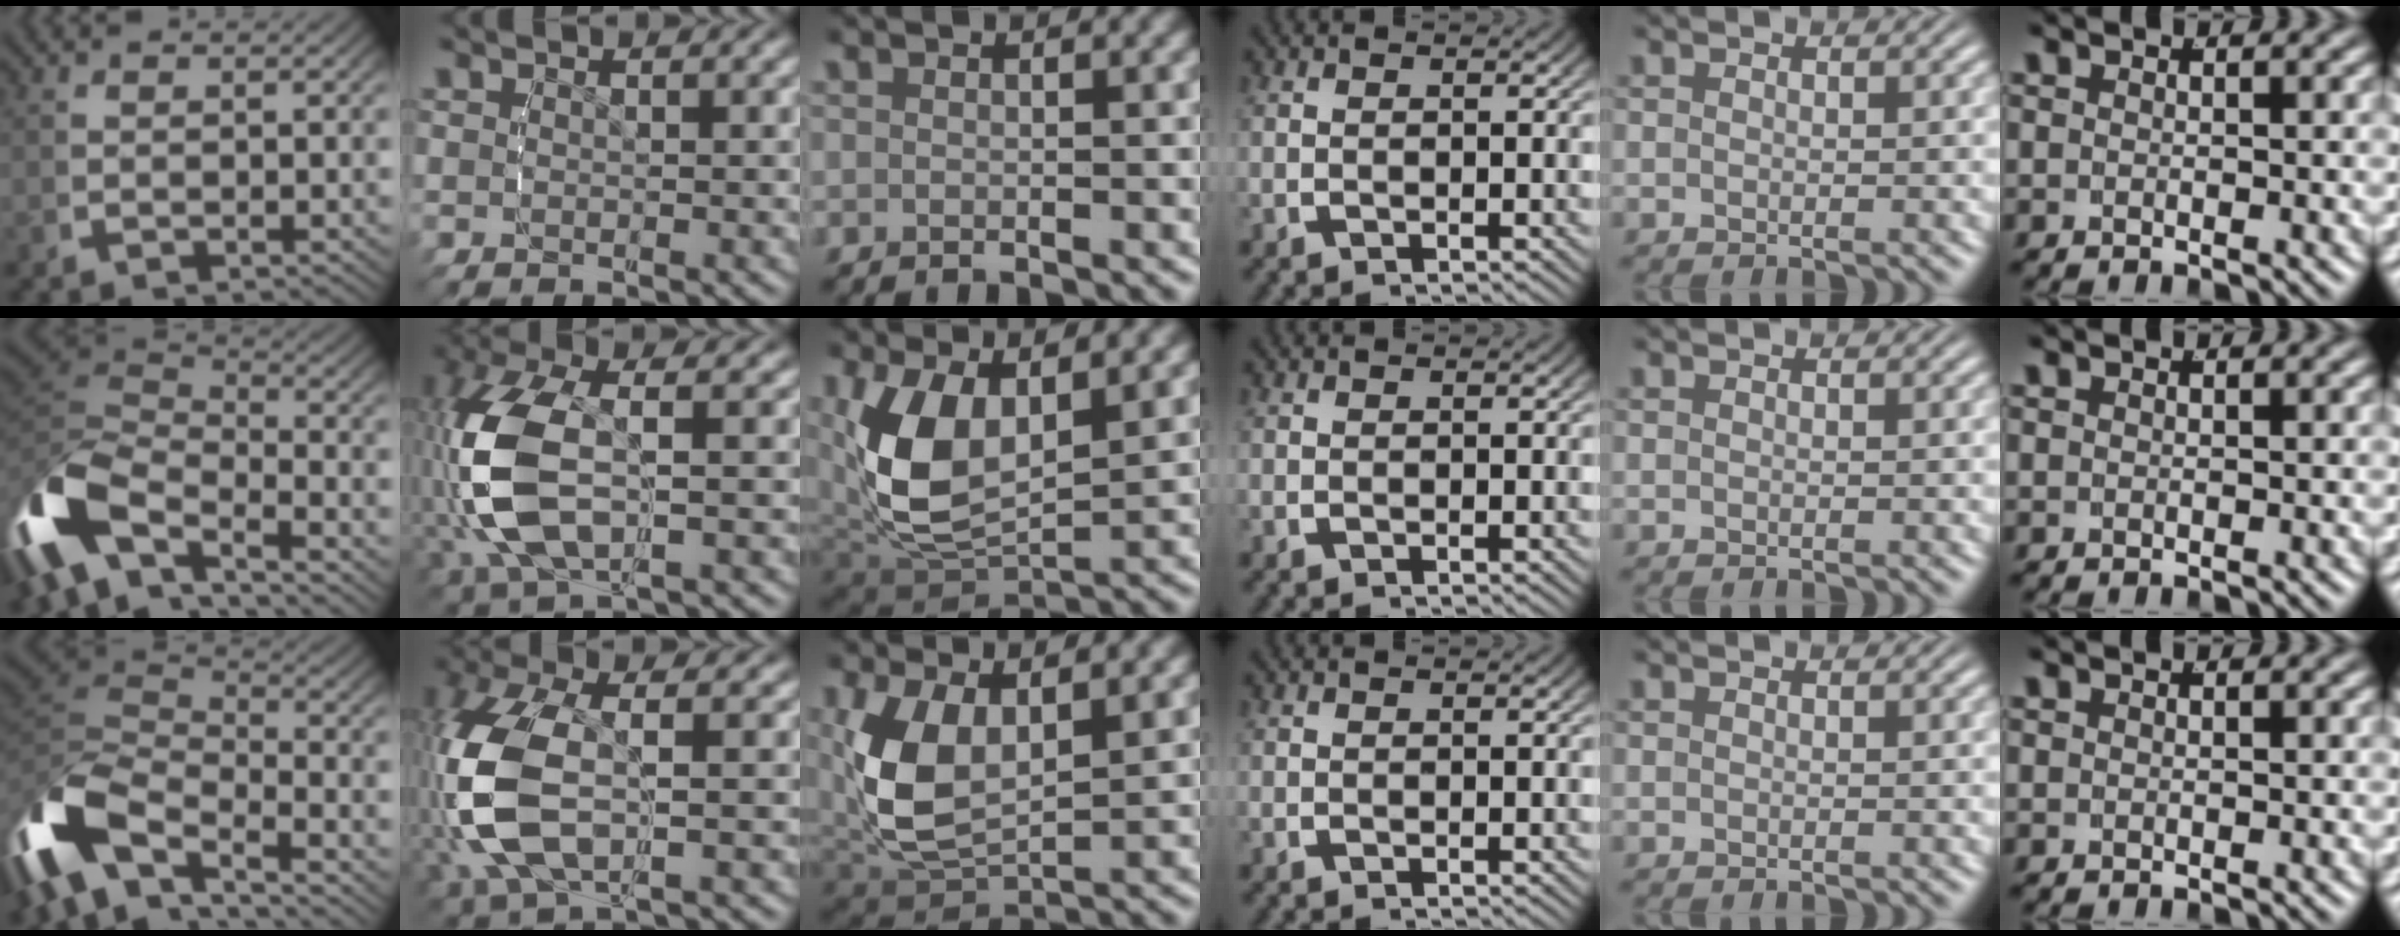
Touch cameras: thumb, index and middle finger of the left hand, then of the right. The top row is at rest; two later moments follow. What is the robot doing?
{"motion": "lift_and_place", "object": "pen"}